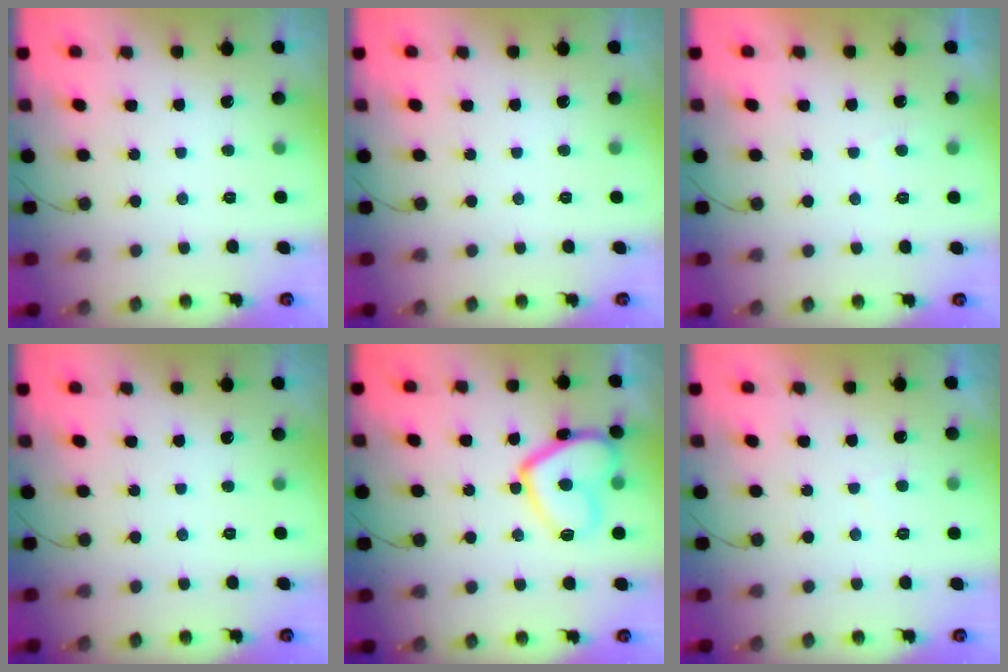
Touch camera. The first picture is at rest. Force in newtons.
{"total": 0.0}
{"total": 1.1, "press": 1.0, "slide": 0.5}
{"total": 0.0}
{"total": 12.5, "press": 12.5, "slide": 1.0}
{"total": 1.7, "press": 1.6, "slide": 0.5}